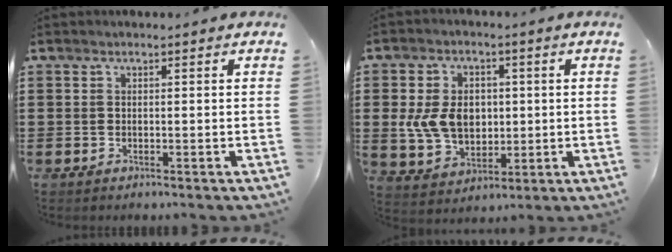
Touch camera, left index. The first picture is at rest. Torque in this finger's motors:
{"motor_torque": [1.32, 0.82, 0.64, 0.20]}